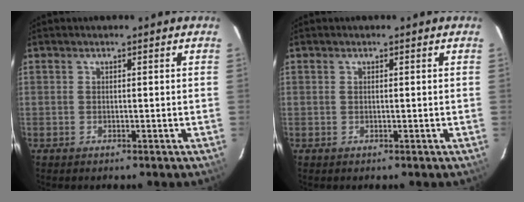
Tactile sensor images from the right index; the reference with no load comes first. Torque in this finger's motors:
{"motor_torque": [0.05, 0.04, 0.02, 0.01]}